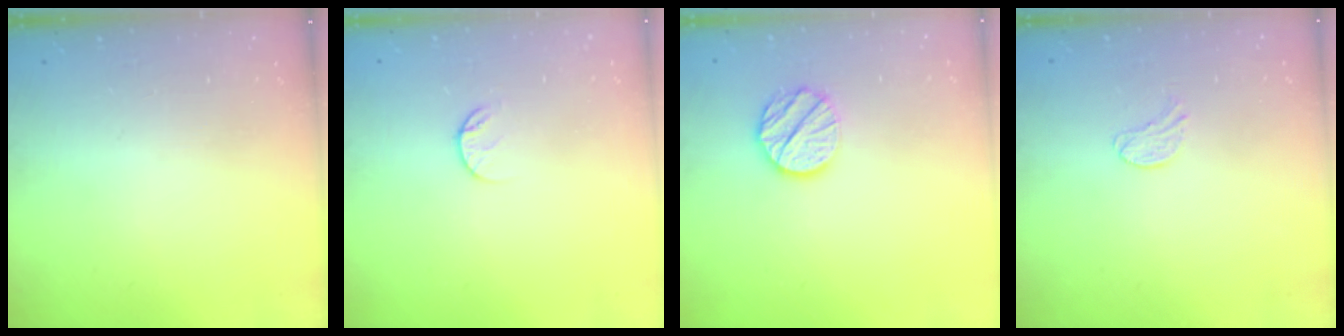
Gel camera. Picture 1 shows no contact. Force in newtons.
{"total": 5.4, "press": 5.4, "slide": 0.6}
{"total": 10.5, "press": 10.4, "slide": 0.7}
{"total": 5.3, "press": 5.3, "slide": 0.5}